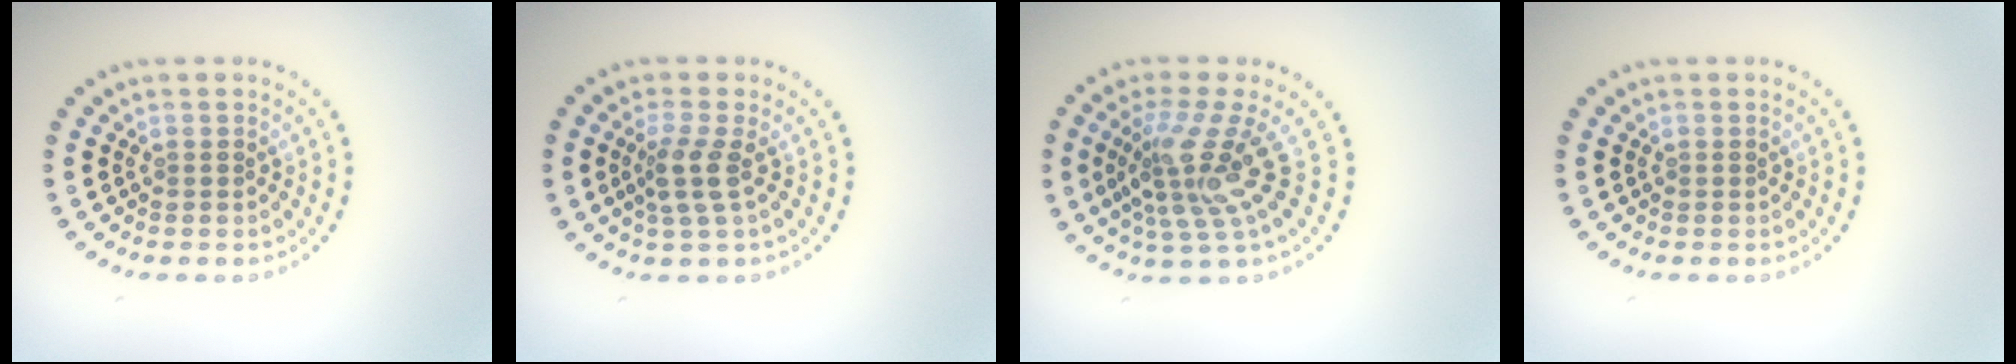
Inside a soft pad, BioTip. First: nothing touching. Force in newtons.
{"total": 2.5, "press": 1.9, "slide": 1.6}
{"total": 4.5, "press": 3.0, "slide": 3.3}
{"total": 0.0}